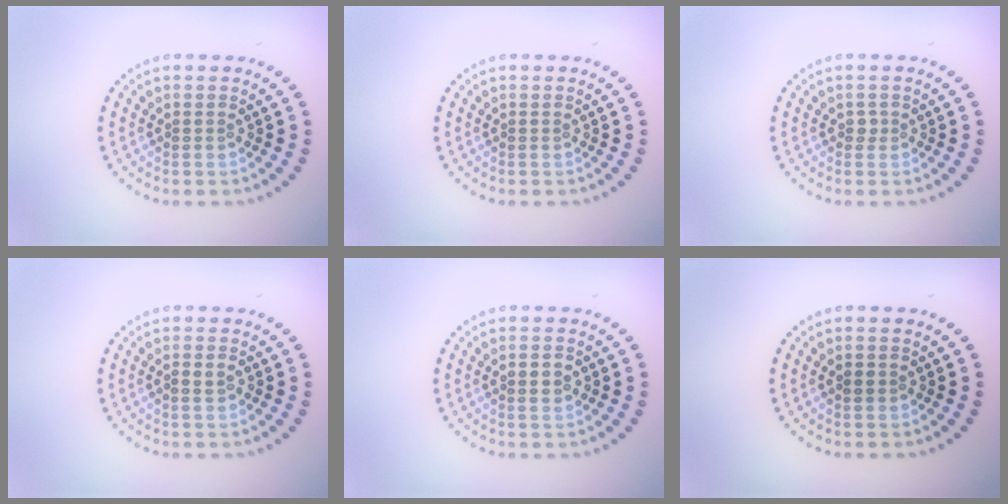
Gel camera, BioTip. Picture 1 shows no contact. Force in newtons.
{"total": 0.0}
{"total": 0.7, "press": 0.4, "slide": 0.5}
{"total": 1.2, "press": 1.0, "slide": 0.6}
{"total": 1.4, "press": 1.4, "slide": 0.2}
{"total": 0.9, "press": 0.9, "slide": 0.1}